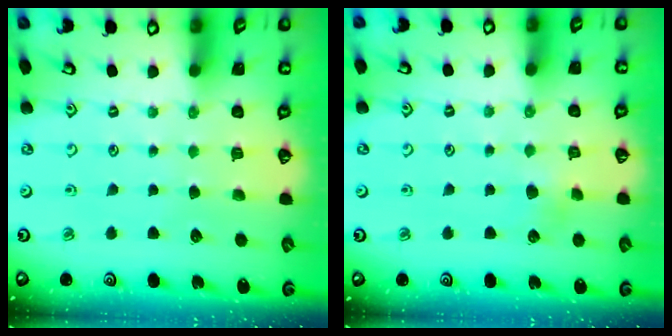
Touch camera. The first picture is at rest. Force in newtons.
{"total": 3.4, "press": 3.3, "slide": 0.3}